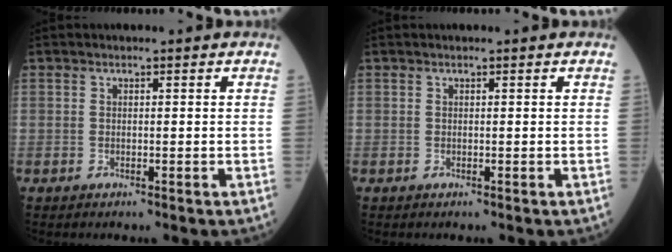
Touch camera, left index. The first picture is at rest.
{"total": 0.0}